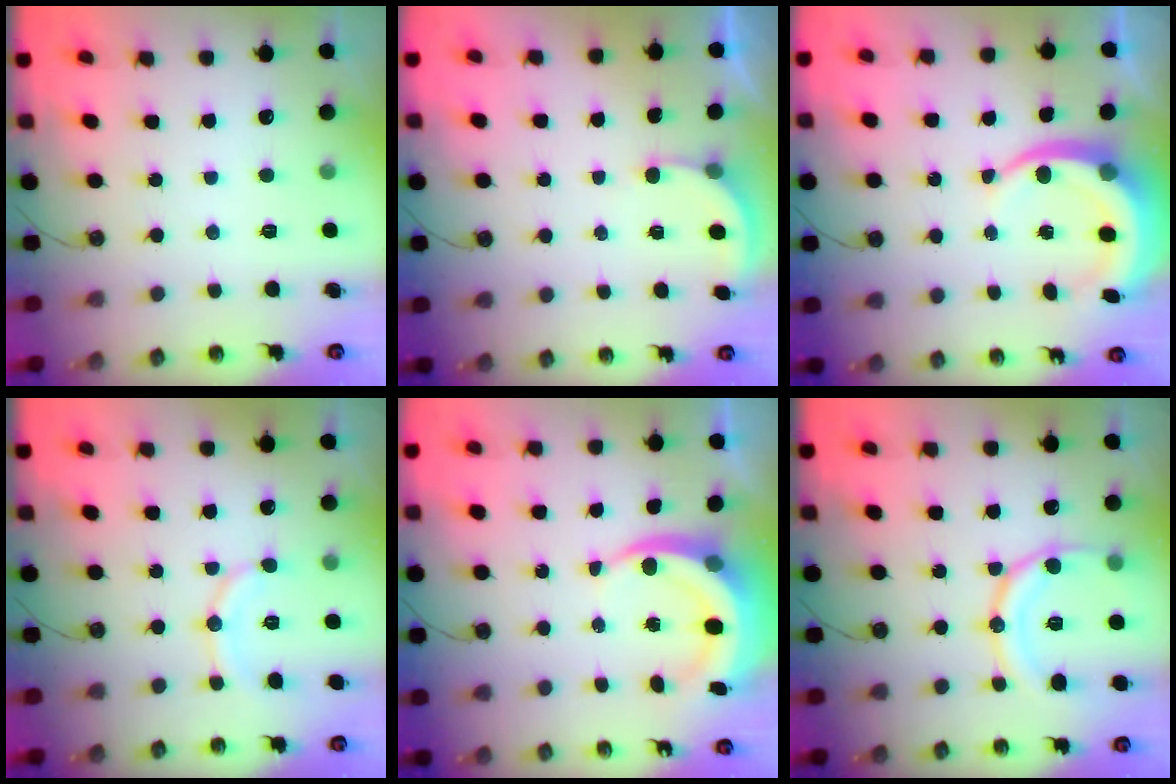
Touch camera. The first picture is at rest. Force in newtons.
{"total": 2.4, "press": 2.4, "slide": 0.3}
{"total": 9.1, "press": 9.1, "slide": 0.9}
{"total": 8.8, "press": 8.7, "slide": 0.7}
{"total": 9.1, "press": 9.0, "slide": 1.7}
{"total": 14.1, "press": 14.0, "slide": 1.6}